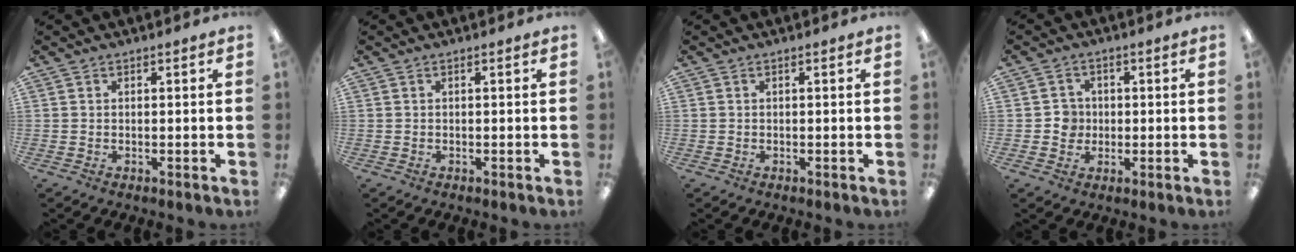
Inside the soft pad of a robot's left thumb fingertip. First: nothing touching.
{"total": 0.0}
{"total": 0.0}
{"total": 4.0, "force": [-0.1, 3.9, 0.6], "torque": [-0.005, 0.002, -0.006]}